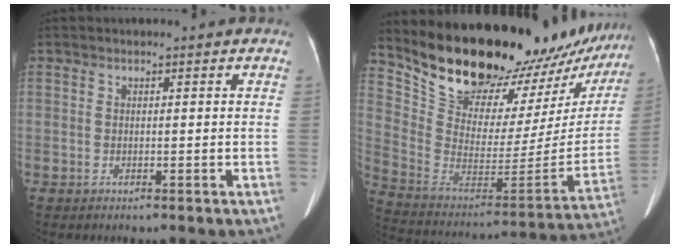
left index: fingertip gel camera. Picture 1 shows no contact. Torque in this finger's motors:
{"motor_torque": [0.71, -1.42, 0.19, 0.13]}